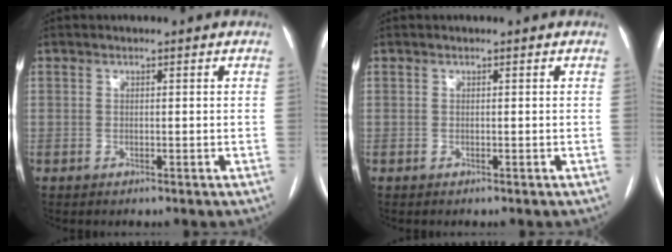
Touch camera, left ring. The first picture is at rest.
{"total": 0.0}